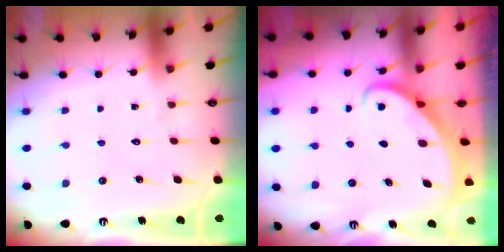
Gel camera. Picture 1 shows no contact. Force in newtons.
{"total": 2.6, "press": 2.6, "slide": 0.2}